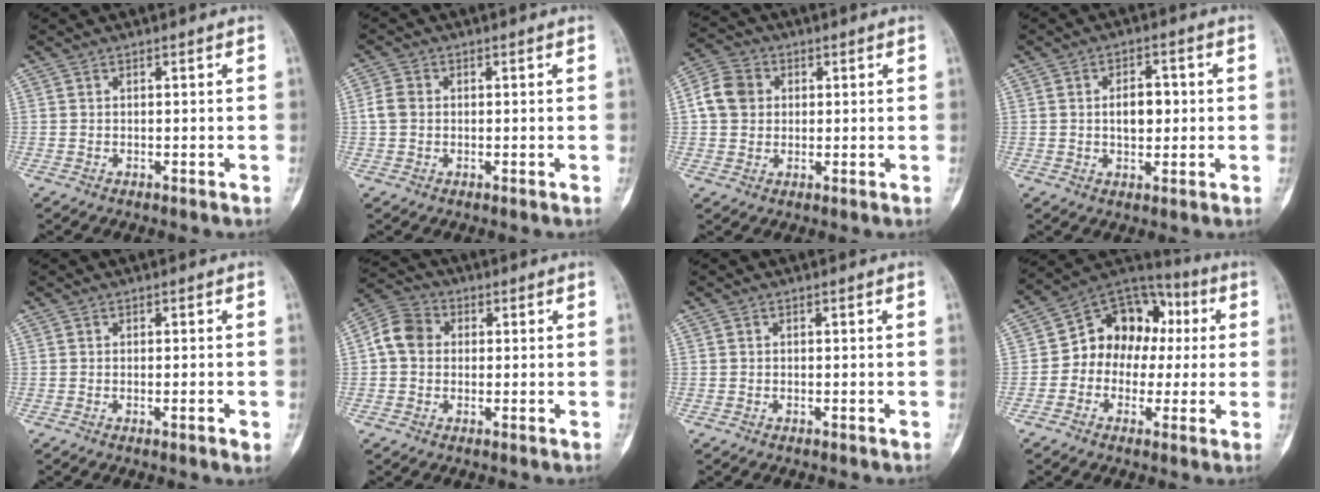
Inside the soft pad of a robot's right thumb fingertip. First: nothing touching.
{"total": 3.1, "force": [0.0, 2.5, 1.8], "torque": [-0.037, 0.008, -0.004]}
{"total": 7.1, "force": [1.1, 6.2, 3.5], "torque": [-0.056, 0.010, 0.012]}
{"total": 5.5, "force": [0.2, 3.4, 4.3], "torque": [-0.049, 0.008, 0.002]}
{"total": 2.2, "force": [-0.6, 0.4, 2.1], "torque": [-0.030, -0.004, -0.006]}
{"total": 6.9, "force": [0.6, 5.8, 3.8], "torque": [-0.064, 0.020, 0.002]}
{"total": 0.0}
{"total": 14.4, "force": [0.4, 11.7, 8.3], "torque": [-0.071, 0.043, -0.006]}